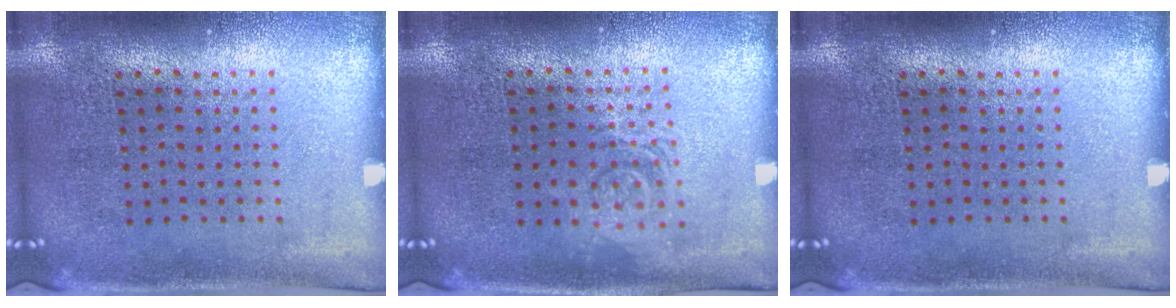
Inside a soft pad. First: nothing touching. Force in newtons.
{"total": 1.2, "press": 1.2, "slide": 0.2}
{"total": 0.0}